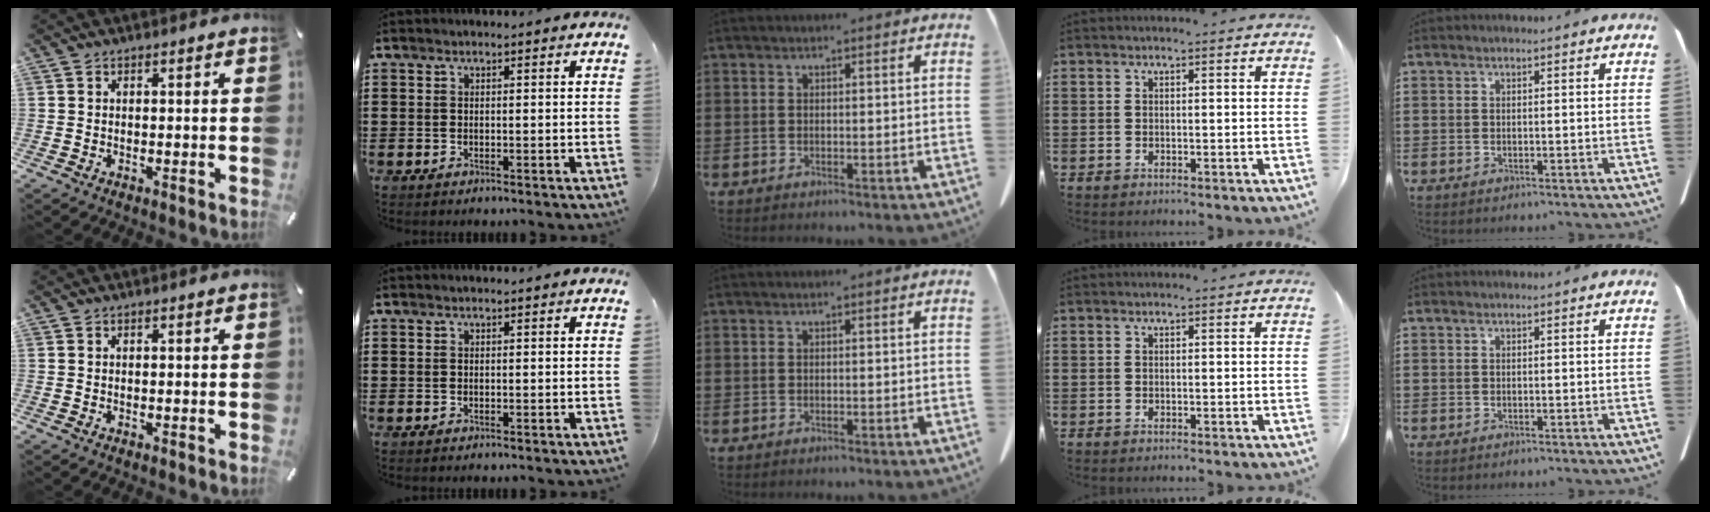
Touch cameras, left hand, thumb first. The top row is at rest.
{}